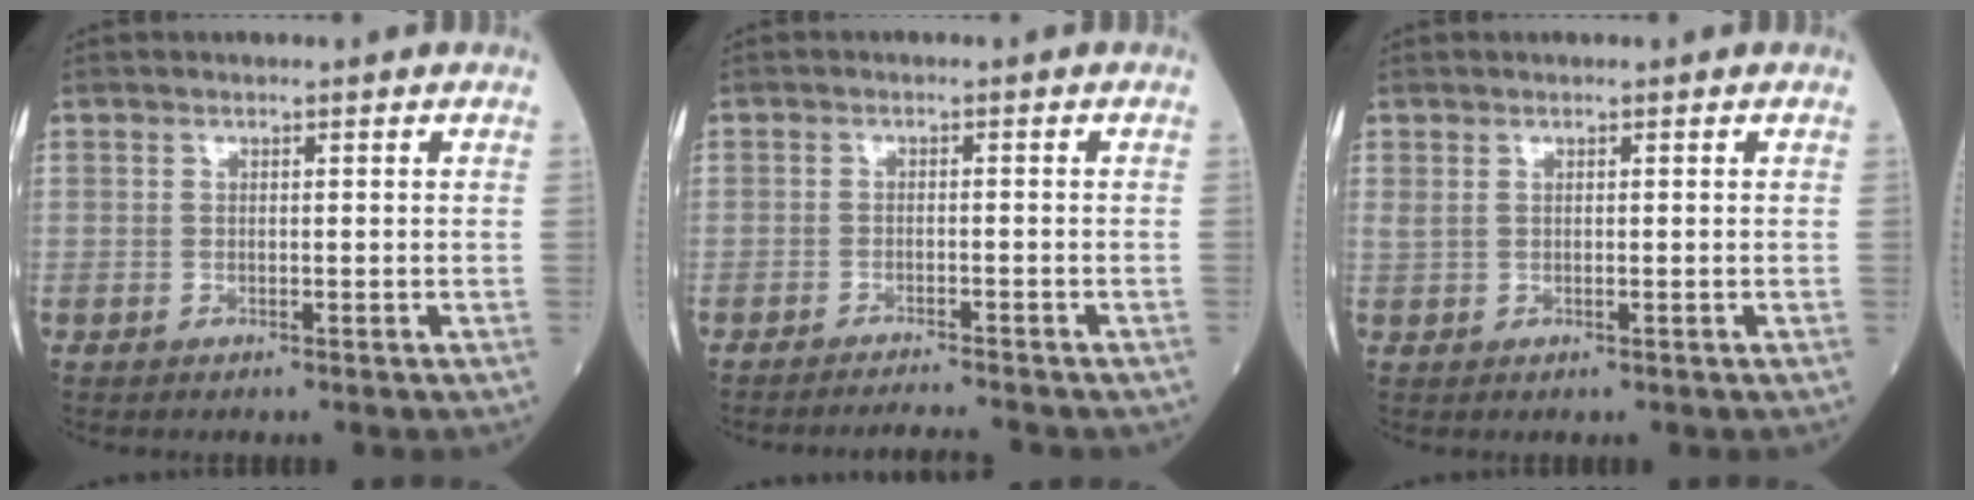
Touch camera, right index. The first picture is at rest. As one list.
[{"total": 5.1, "force": [-4.9, -0.1, 1.4], "torque": [-0.019, -0.012, -0.073]}, {"total": 1.1, "force": [0.5, 0.3, 0.9], "torque": [-0.034, 0.006, 0.016]}]